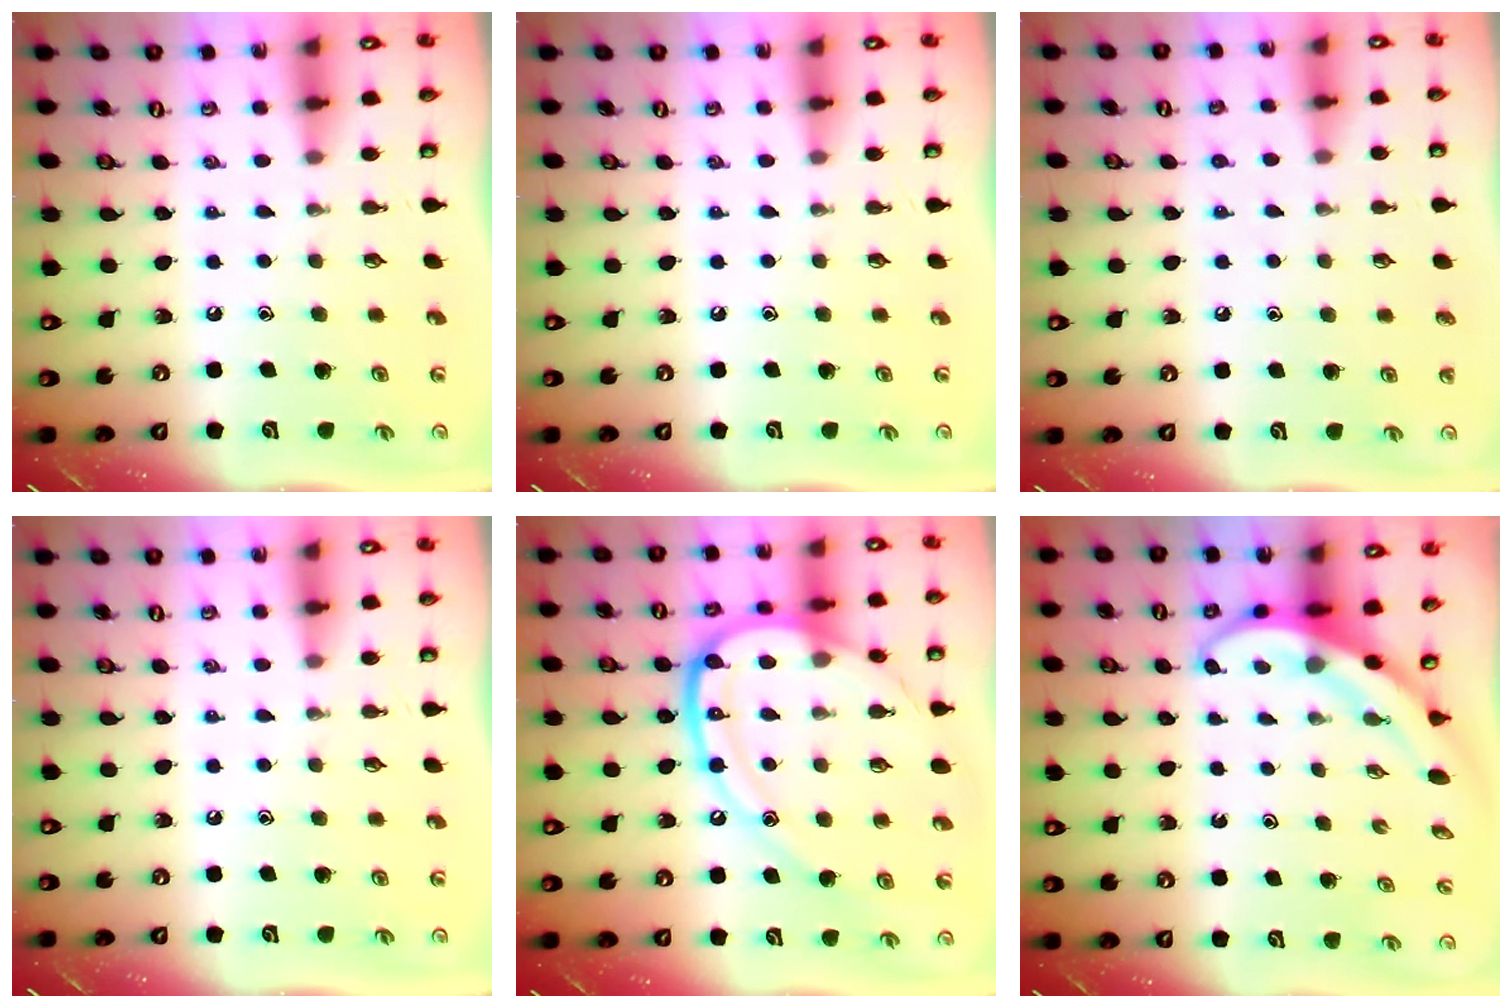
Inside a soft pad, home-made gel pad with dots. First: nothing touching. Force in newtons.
{"total": 0.0}
{"total": 3.5, "press": 3.5, "slide": 0.4}
{"total": 0.0}
{"total": 18.4, "press": 18.3, "slide": 1.9}
{"total": 4.0, "press": 3.9, "slide": 0.7}